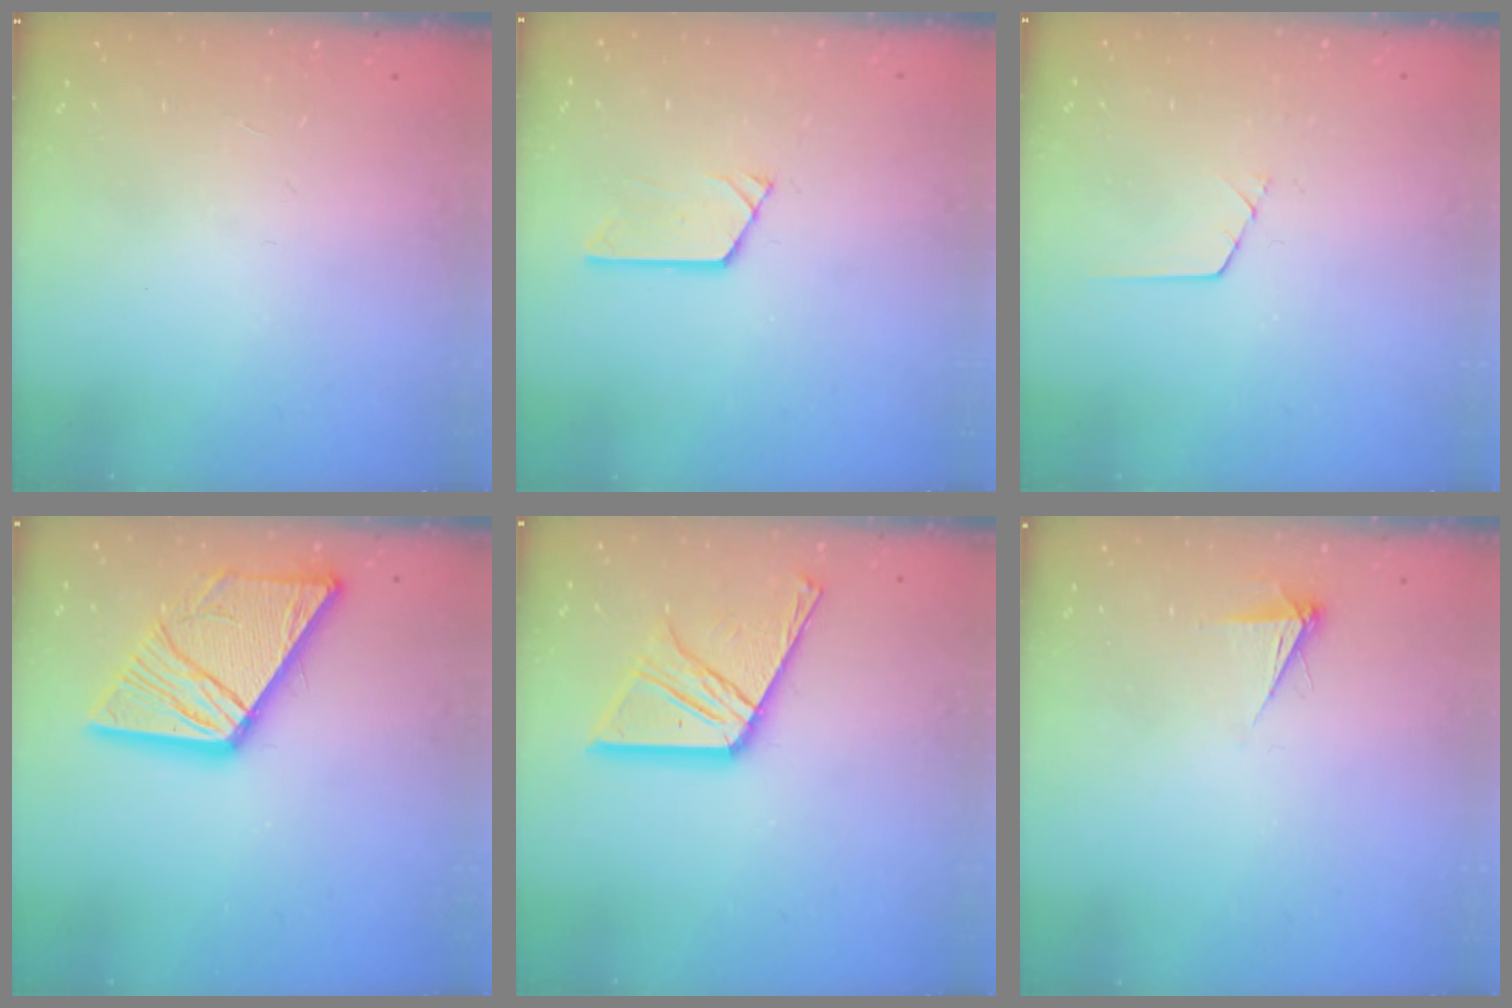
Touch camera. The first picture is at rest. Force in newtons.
{"total": 2.9, "press": 2.9, "slide": 0.3}
{"total": 0.6, "press": 0.6, "slide": 0.2}
{"total": 15.7, "press": 15.6, "slide": 1.7}
{"total": 16.1, "press": 16.1, "slide": 1.5}
{"total": 4.1, "press": 4.1, "slide": 0.5}